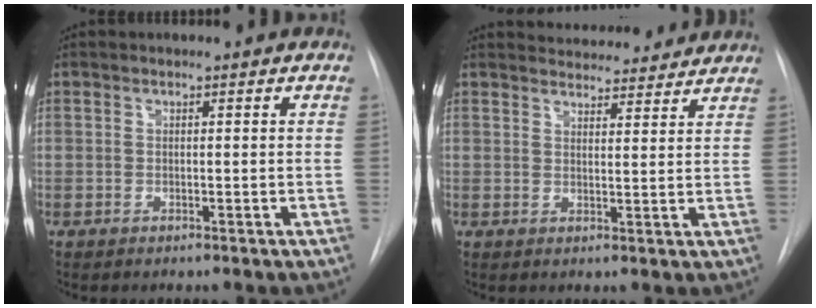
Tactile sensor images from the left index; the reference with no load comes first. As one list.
[{"total": 10.8, "force": [10.4, 2.2, 2.0], "torque": [-0.017, 0.011, 0.125]}]